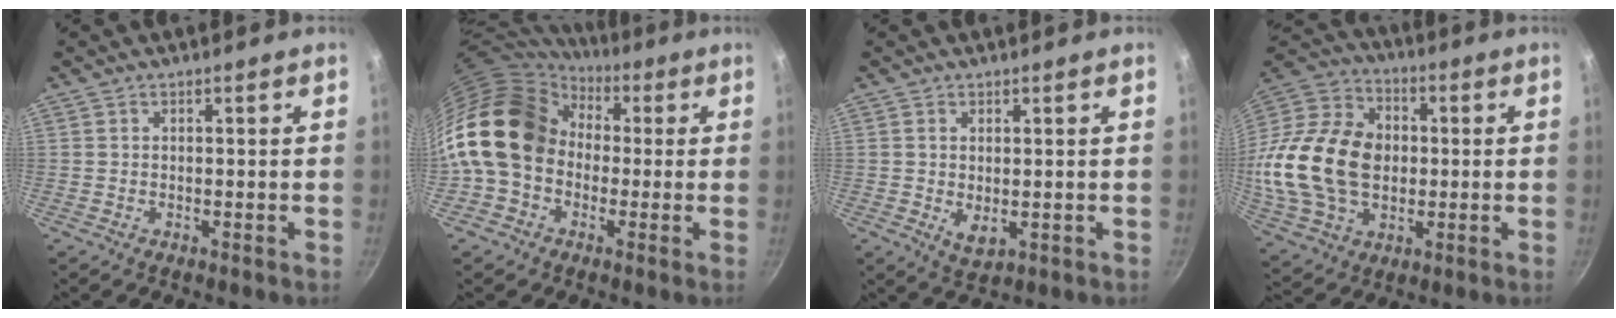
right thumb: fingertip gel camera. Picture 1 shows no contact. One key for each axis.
{"total": 17.6, "fx": 0.6, "fy": 14.2, "fz": 10.5, "tx": -0.169, "ty": 0.046, "tz": -0.003}
{"total": 3.6, "fx": 0.1, "fy": 2.0, "fz": 2.9, "tx": -0.050, "ty": -0.012, "tz": 0.008}
{"total": 25.7, "fx": -0.4, "fy": 18.5, "fz": 17.8, "tx": -0.333, "ty": 0.025, "tz": -0.002}